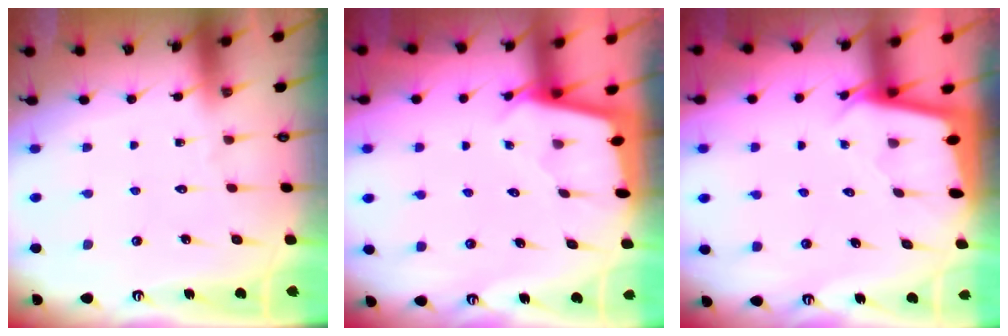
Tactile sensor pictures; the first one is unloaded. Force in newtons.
{"total": 1.8, "press": 1.8, "slide": 0.2}
{"total": 2.1, "press": 2.1, "slide": 0.1}